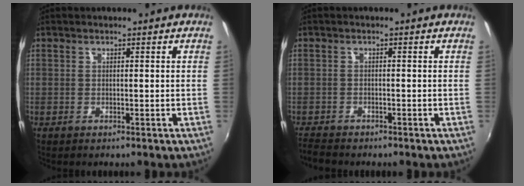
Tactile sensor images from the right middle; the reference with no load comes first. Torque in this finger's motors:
{"motor_torque": [0.11, -0.11, 0.02, 0.00]}